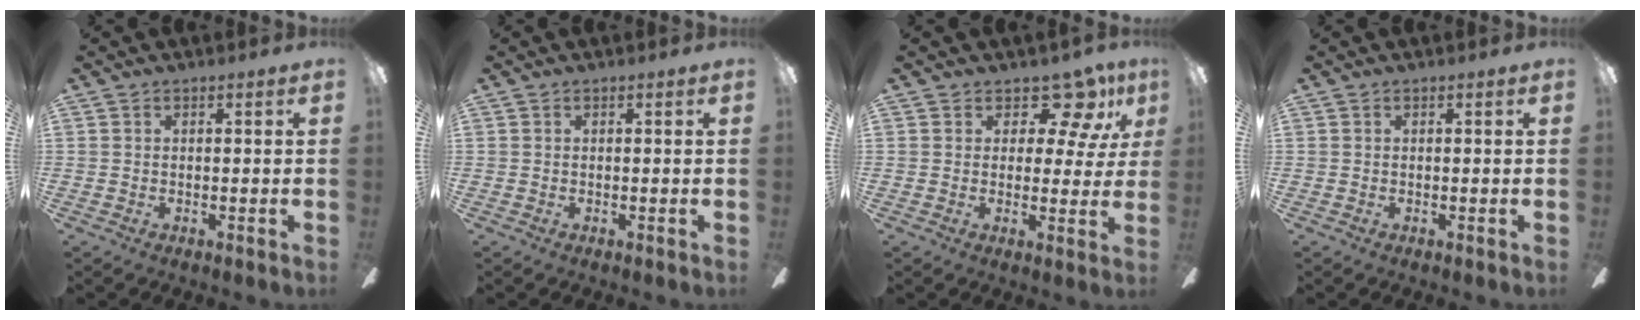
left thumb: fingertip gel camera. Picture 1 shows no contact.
{"total": 0.0}
{"total": 11.0, "force": [7.1, 5.9, 6.0], "torque": [-0.080, -0.044, 0.126]}
{"total": 0.0}